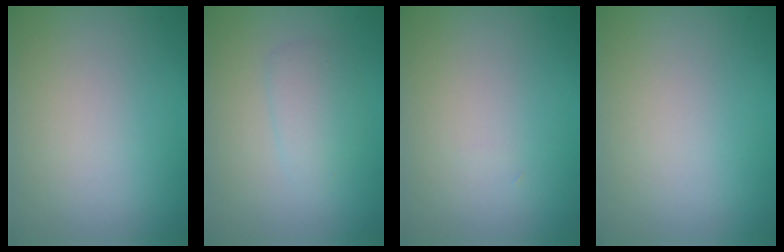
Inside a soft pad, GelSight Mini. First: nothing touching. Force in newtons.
{"total": 1.9, "press": 1.9, "slide": 0.0}
{"total": 0.0}
{"total": 0.0}